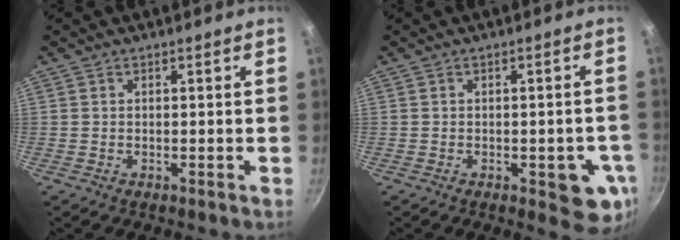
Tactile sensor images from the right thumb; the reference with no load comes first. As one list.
[{"total": 8.1, "force": [-2.4, 3.4, 6.9], "torque": [-0.055, 0.002, -0.027]}]